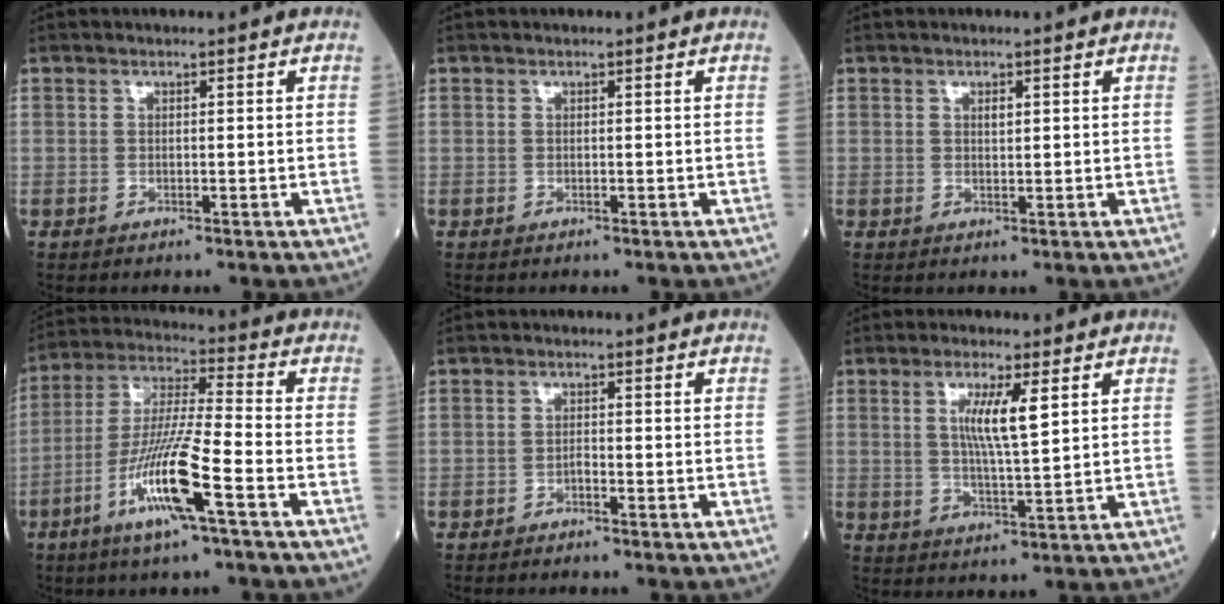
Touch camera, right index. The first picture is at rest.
{"total": 0.0}
{"total": 0.9, "force": [0.4, 0.4, 0.7], "torque": [-0.009, -0.001, 0.005]}
{"total": 12.8, "force": [-5.6, 0.1, 11.5], "torque": [-0.233, -0.010, -0.108]}
{"total": 1.2, "force": [-1.0, 0.0, 0.6], "torque": [-0.010, 0.003, -0.018]}
{"total": 6.3, "force": [2.1, 0.4, 5.9], "torque": [-0.111, -0.004, 0.040]}